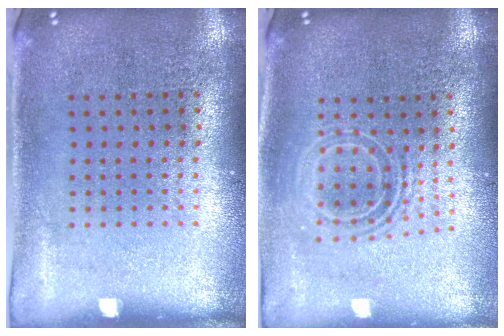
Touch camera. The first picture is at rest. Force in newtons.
{"total": 1.7, "press": 1.3, "slide": 1.0}